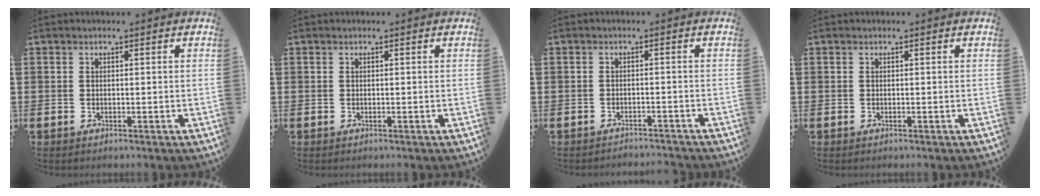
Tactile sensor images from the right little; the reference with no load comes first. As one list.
[{"total": 0.0}, {"total": 1.3, "force": [-1.3, -0.1, -0.2], "torque": [-0.001, 0.004, -0.029]}, {"total": 0.0}]